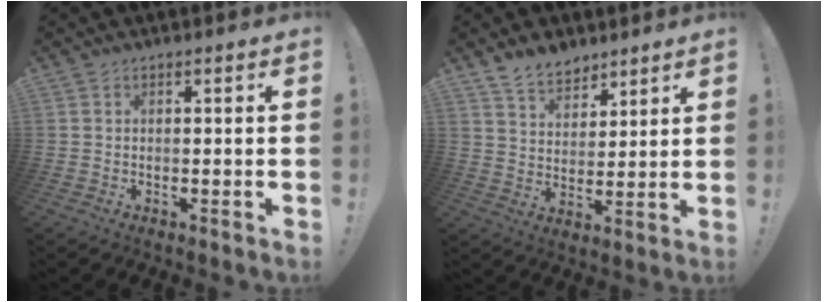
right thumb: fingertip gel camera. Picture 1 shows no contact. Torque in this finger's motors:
{"motor_torque": [0.11, 1.75, 0.49, 0.35, -0.02]}